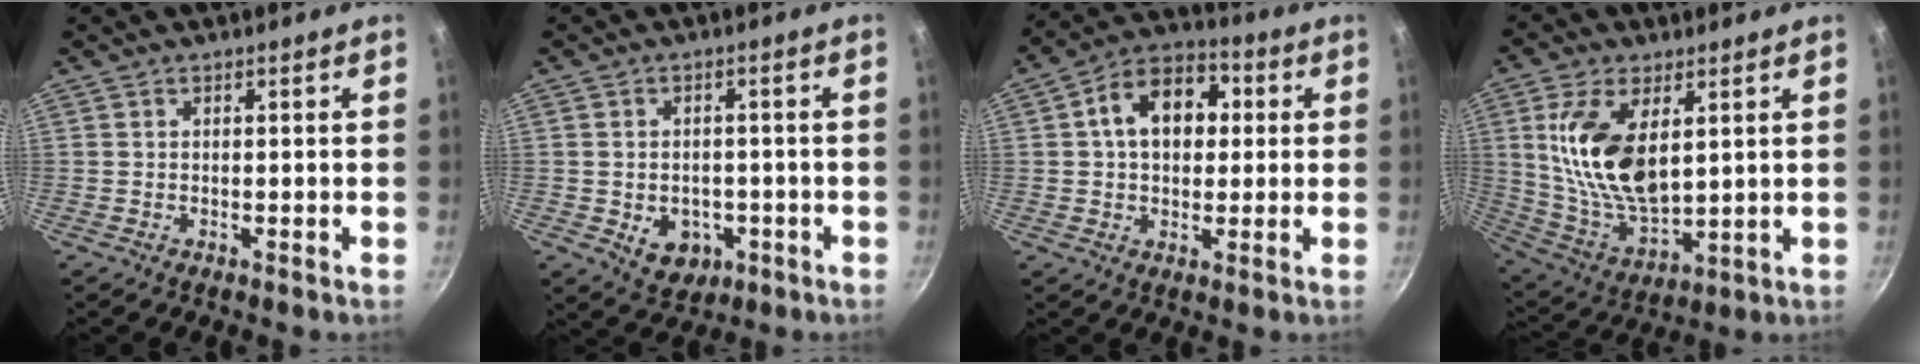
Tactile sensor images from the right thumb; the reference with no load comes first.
{"total": 7.2, "force": [-2.1, 5.5, 4.1], "torque": [-0.036, 0.008, -0.016]}
{"total": 13.1, "force": [2.2, 9.3, 9.0], "torque": [-0.101, 0.024, 0.019]}
{"total": 16.6, "force": [4.3, 8.7, 13.5], "torque": [-0.248, -0.031, 0.094]}